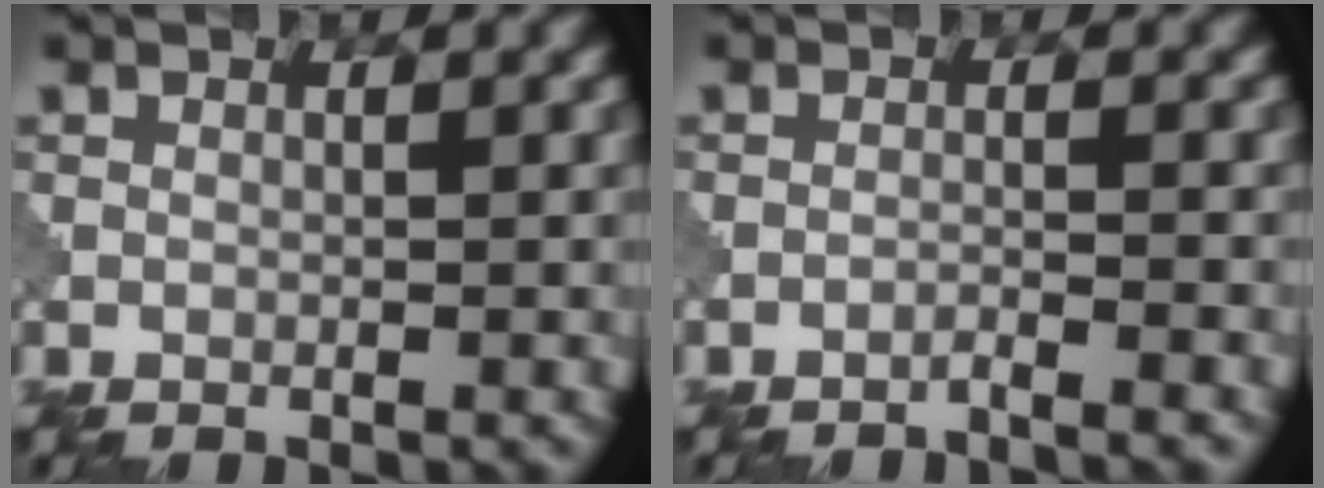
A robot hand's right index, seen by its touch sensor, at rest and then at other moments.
{"total": 1.5, "force": [-1.2, 0.2, 0.9], "torque": [-0.008, 0.004, -0.033]}